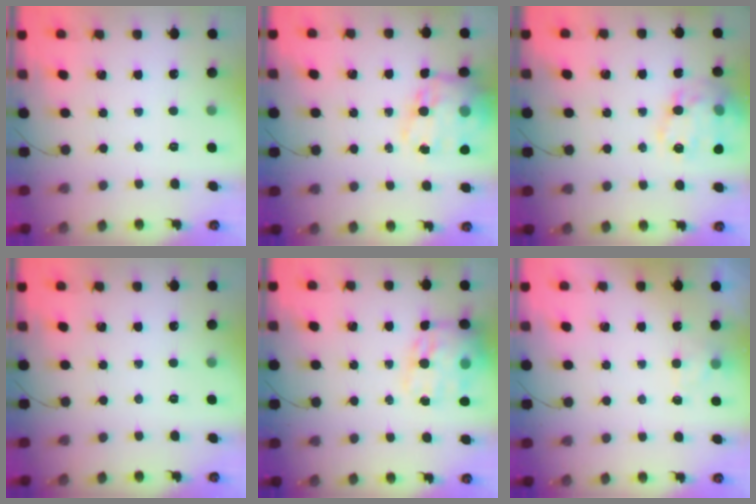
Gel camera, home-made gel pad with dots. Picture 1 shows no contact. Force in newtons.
{"total": 18.1, "press": 17.6, "slide": 4.0}
{"total": 17.9, "press": 17.8, "slide": 1.7}
{"total": 0.0}
{"total": 16.5, "press": 16.1, "slide": 3.6}
{"total": 2.0, "press": 1.5, "slide": 1.3}